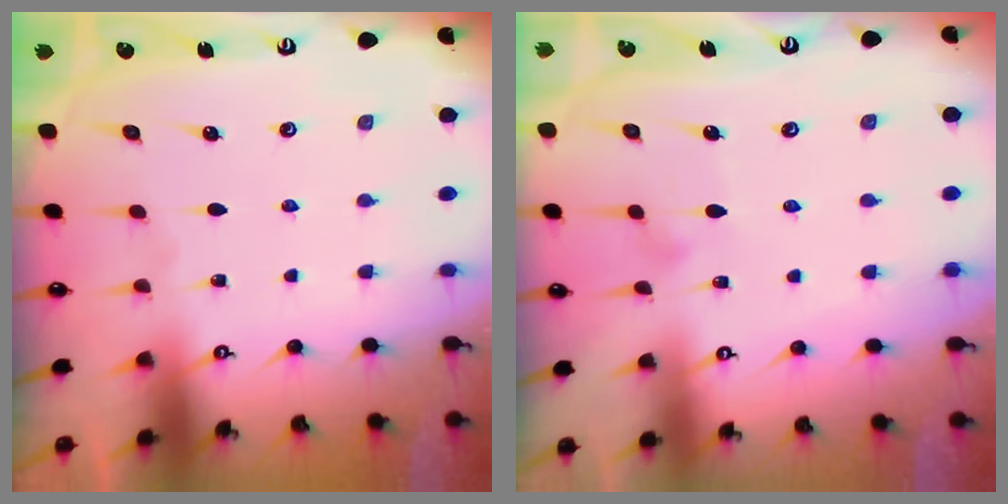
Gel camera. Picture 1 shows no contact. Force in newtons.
{"total": 6.5, "press": 6.5, "slide": 0.3}